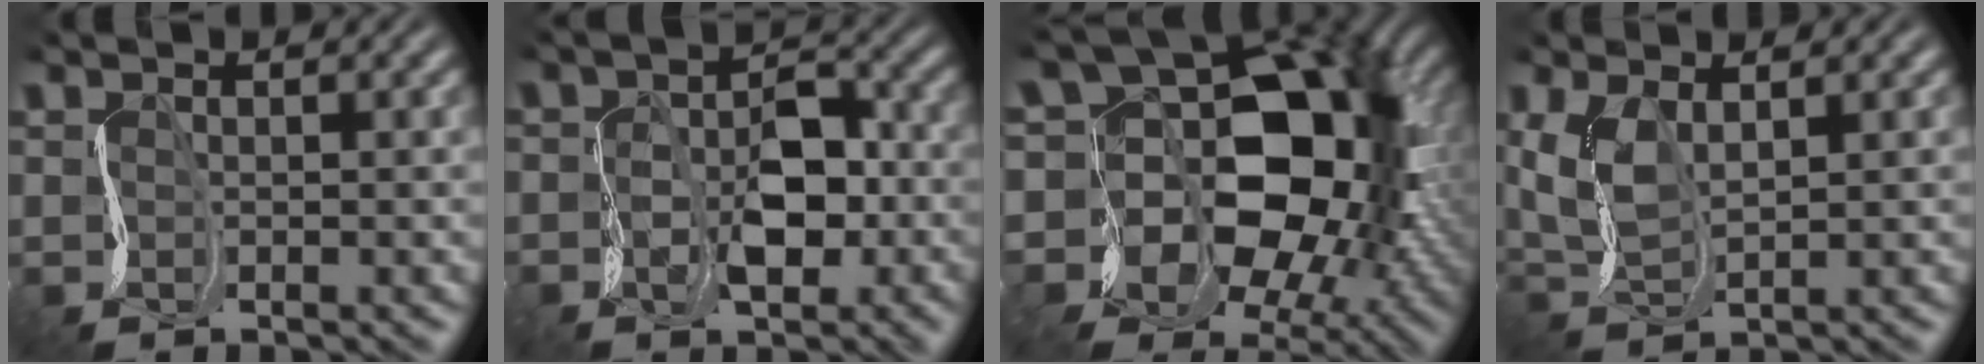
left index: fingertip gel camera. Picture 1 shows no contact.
{"total": 4.0, "force": [-1.3, 2.5, 2.9], "torque": [-0.064, -0.005, -0.017]}
{"total": 13.3, "force": [-1.1, 10.3, 8.4], "torque": [-0.091, 0.009, -0.022]}
{"total": 3.3, "force": [1.1, 1.3, 2.8], "torque": [-0.100, -0.001, 0.028]}